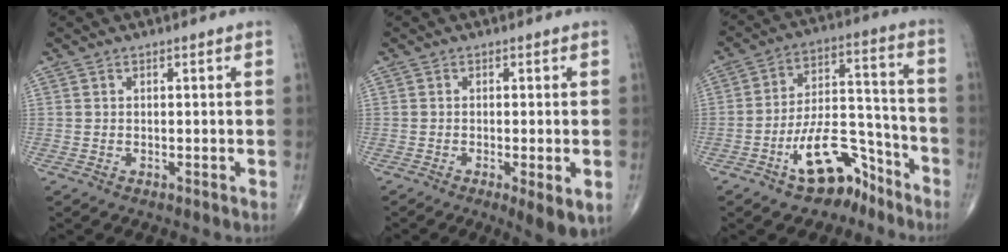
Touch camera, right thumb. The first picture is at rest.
{"total": 5.9, "force": [-2.0, 1.4, 5.4], "torque": [-0.081, -0.014, -0.029]}
{"total": 13.3, "force": [-8.4, 6.6, 7.9], "torque": [-0.104, 0.086, -0.143]}